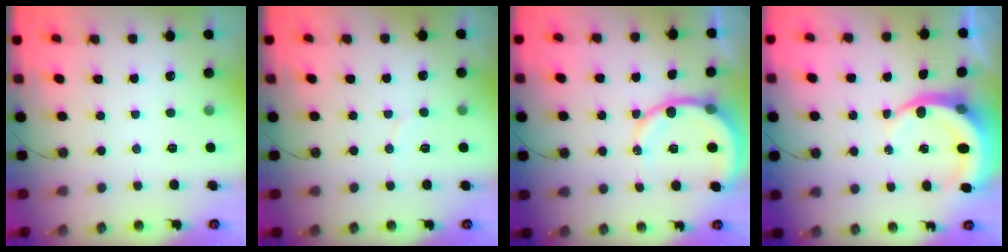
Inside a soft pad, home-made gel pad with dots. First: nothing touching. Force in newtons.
{"total": 3.9, "press": 3.9, "slide": 0.6}
{"total": 9.6, "press": 9.5, "slide": 1.1}
{"total": 8.0, "press": 7.9, "slide": 1.0}